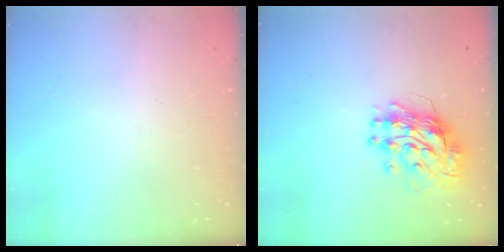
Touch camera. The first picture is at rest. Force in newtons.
{"total": 11.6, "press": 11.6, "slide": 1.2}